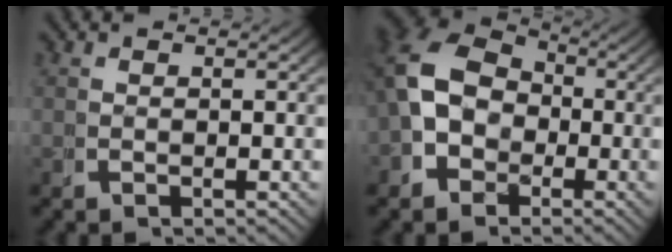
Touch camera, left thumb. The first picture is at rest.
{"total": 9.3, "force": [0.1, 7.8, 5.1], "torque": [-0.112, -0.009, -0.004]}